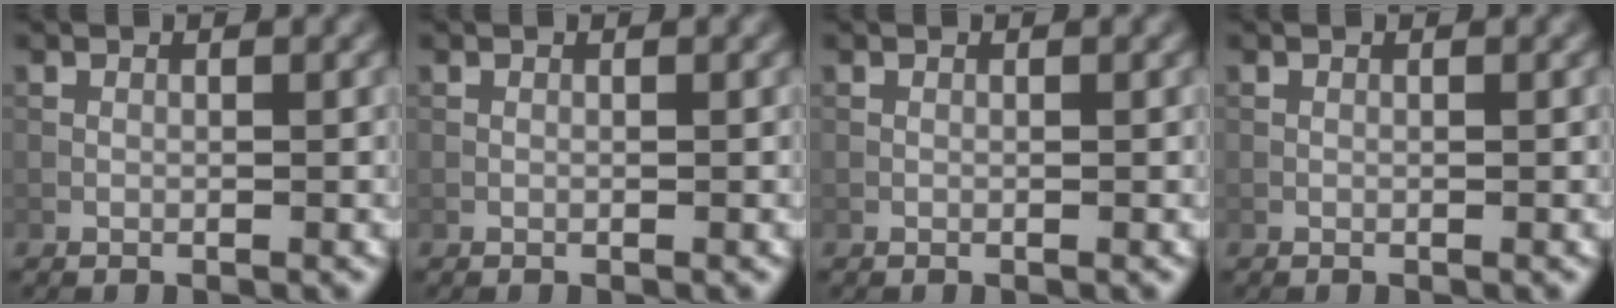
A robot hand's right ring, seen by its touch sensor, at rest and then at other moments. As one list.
[{"total": 0.0}, {"total": 0.0}, {"total": 0.0}]